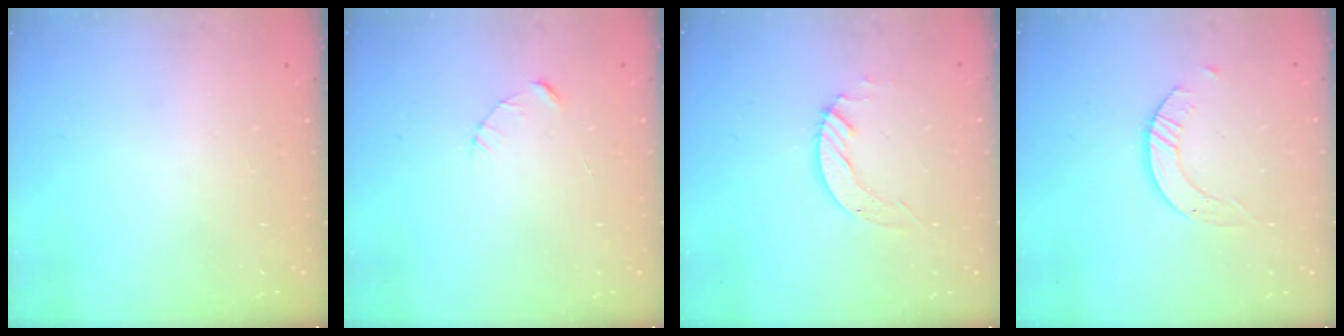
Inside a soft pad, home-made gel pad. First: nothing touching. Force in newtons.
{"total": 2.3, "press": 2.3, "slide": 0.3}
{"total": 4.2, "press": 4.2, "slide": 0.2}
{"total": 2.6, "press": 2.5, "slide": 0.3}